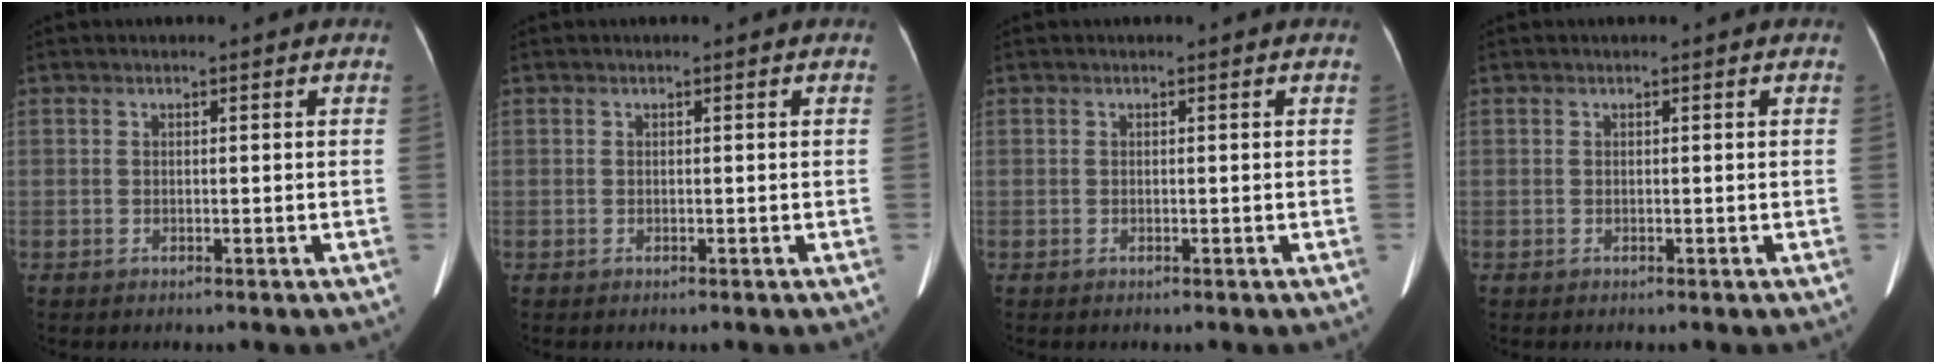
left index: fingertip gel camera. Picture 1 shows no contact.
{"total": 0.0}
{"total": 0.0}
{"total": 0.0}